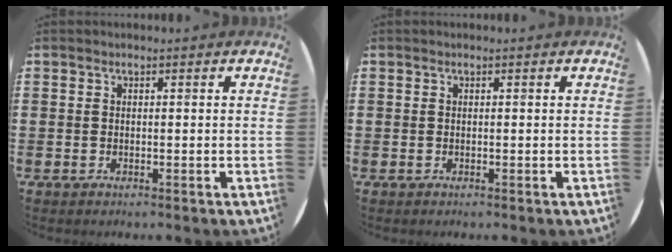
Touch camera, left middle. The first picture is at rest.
{"total": 0.0}